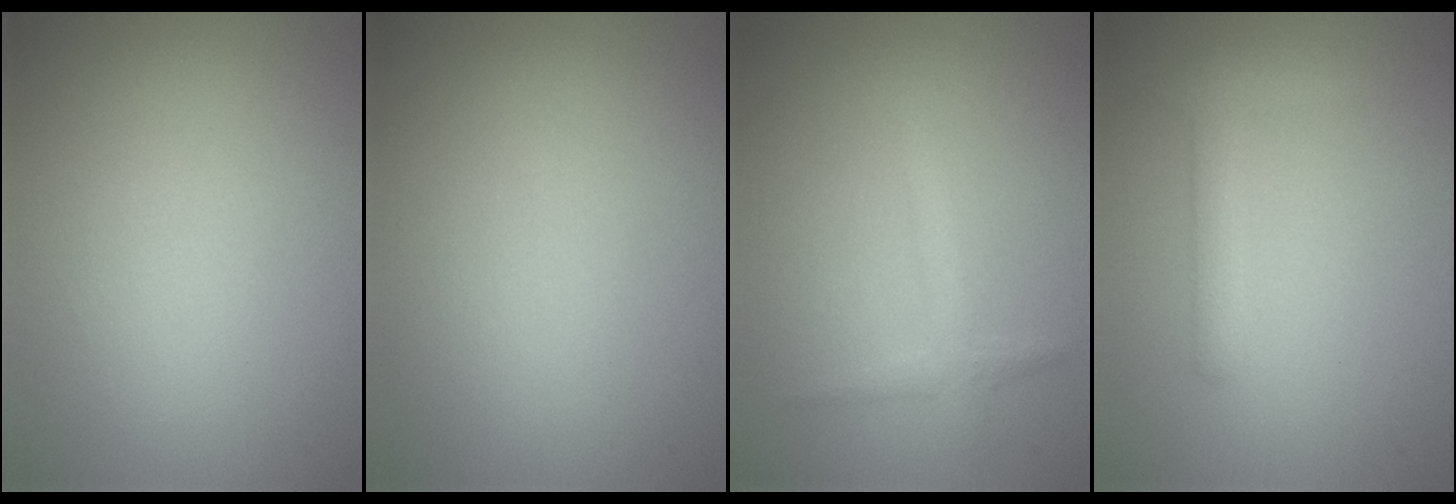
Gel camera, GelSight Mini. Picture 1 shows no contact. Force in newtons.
{"total": 0.0}
{"total": 1.8, "press": 1.7, "slide": 0.1}
{"total": 1.8, "press": 1.8, "slide": 0.1}